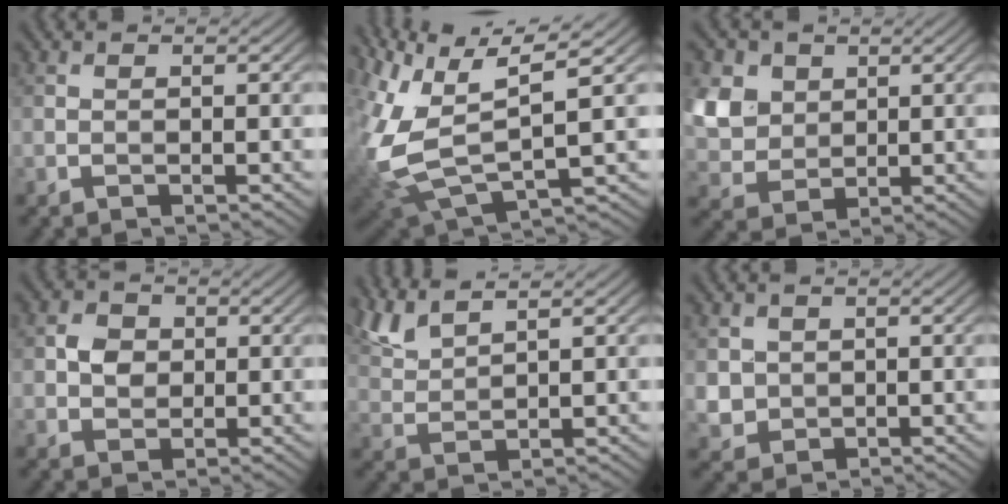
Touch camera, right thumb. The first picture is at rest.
{"total": 11.6, "force": [3.4, 5.1, 9.9], "torque": [-0.248, -0.018, 0.077]}
{"total": 7.2, "force": [2.4, 5.9, 3.4], "torque": [-0.127, 0.001, 0.048]}
{"total": 2.8, "force": [0.2, 2.5, 1.2], "torque": [-0.028, 0.001, -0.002]}
{"total": 5.2, "force": [4.2, 1.0, 2.8], "torque": [-0.078, 0.012, 0.093]}
{"total": 3.1, "force": [0.5, 3.0, 0.8], "torque": [-0.037, -0.009, 0.010]}